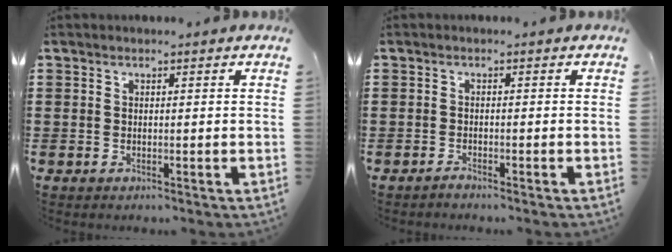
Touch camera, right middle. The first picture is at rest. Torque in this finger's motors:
{"motor_torque": [0.06, -0.06, 0.00, 0.00]}